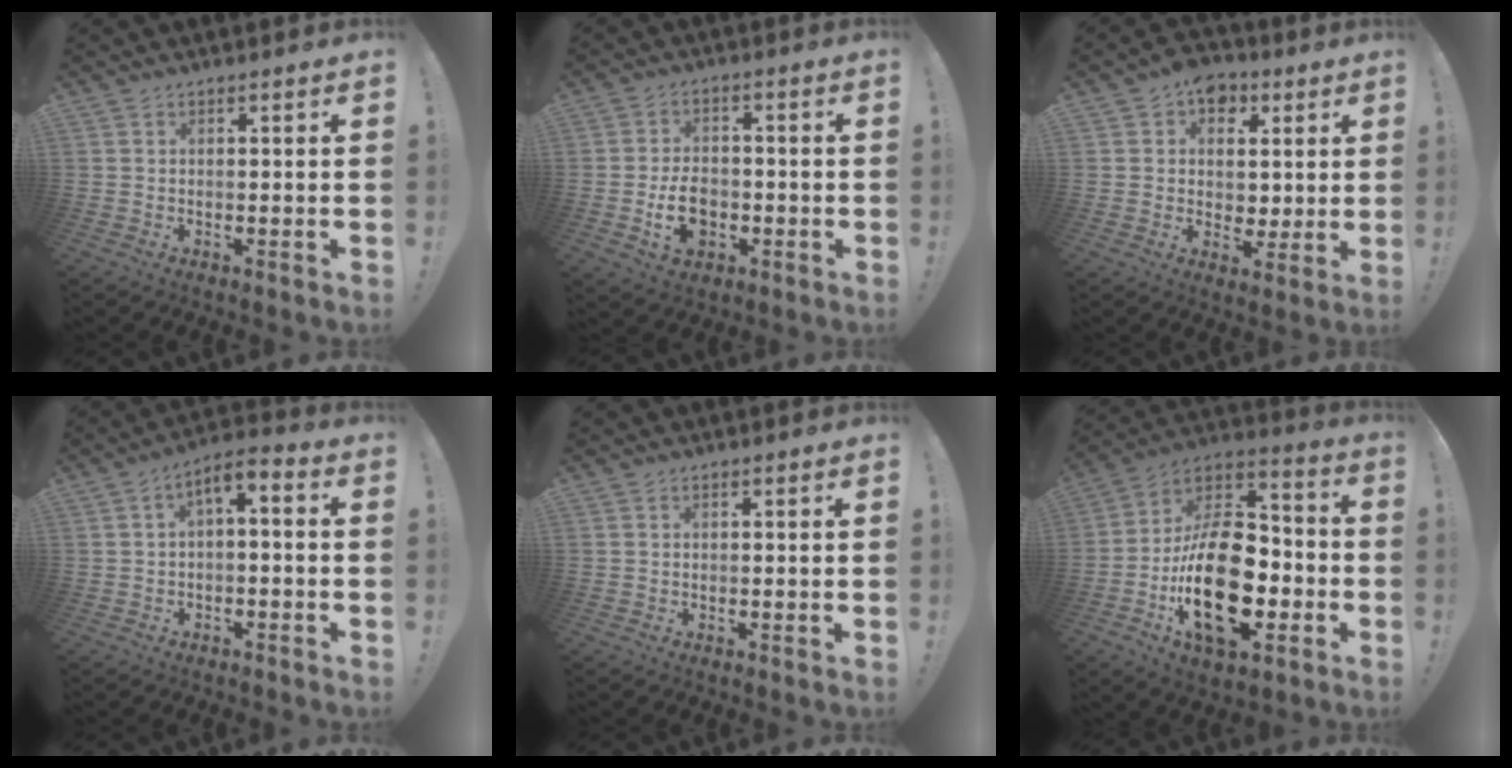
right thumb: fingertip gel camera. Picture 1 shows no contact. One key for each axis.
{"total": 9.4, "fx": -2.6, "fy": 6.8, "fz": 6.0, "tx": -0.090, "ty": 0.006, "tz": -0.046}
{"total": 9.0, "fx": 3.2, "fy": 7.9, "fz": 2.9, "tx": -0.026, "ty": -0.012, "tz": 0.066}
{"total": 4.5, "fx": -0.6, "fy": 1.9, "fz": 4.0, "tx": -0.061, "ty": 0.002, "tz": -0.012}
{"total": 0.0}
{"total": 27.9, "fx": -7.4, "fy": 15.4, "fz": 22.0, "tx": -0.396, "ty": 0.036, "tz": -0.114}